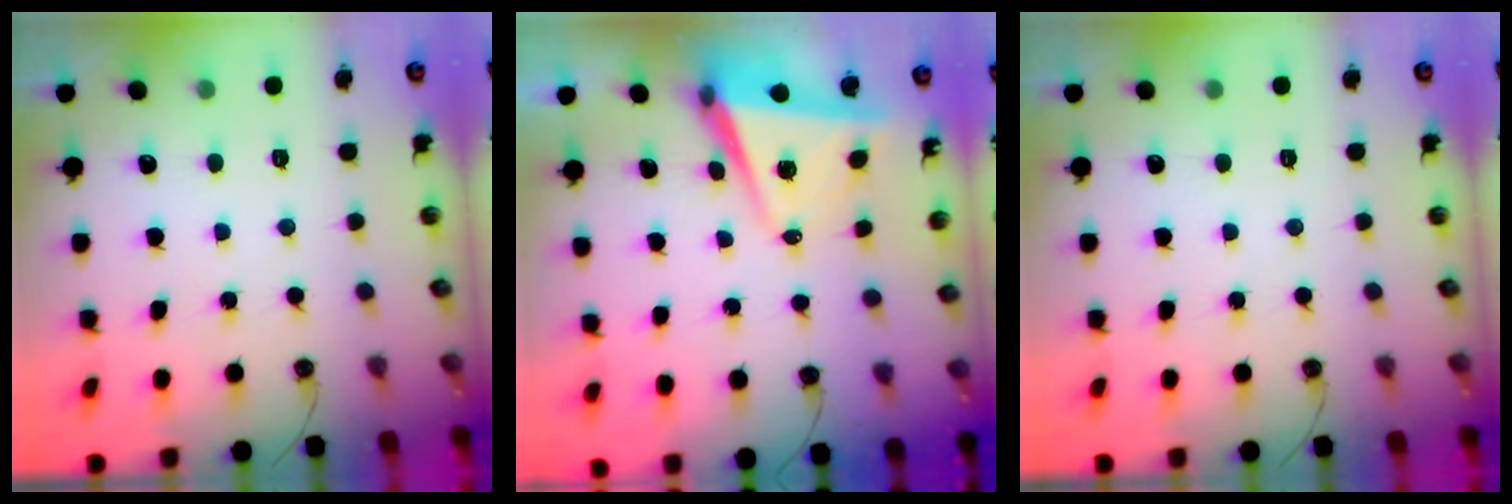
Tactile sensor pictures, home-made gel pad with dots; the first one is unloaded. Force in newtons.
{"total": 5.9, "press": 4.7, "slide": 3.6}
{"total": 0.0}